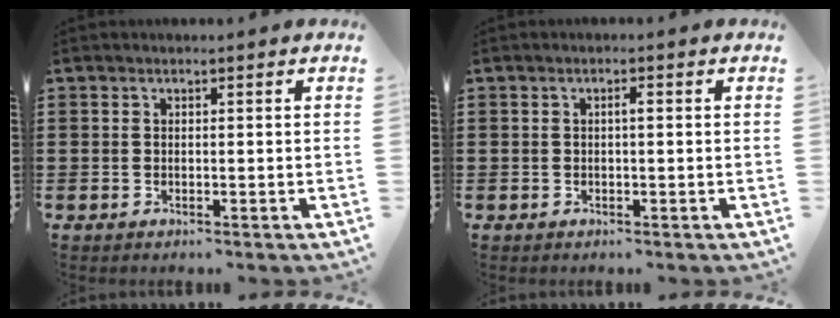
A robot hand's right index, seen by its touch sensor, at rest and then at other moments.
{"total": 0.9, "force": [0.0, 0.2, 0.9], "torque": [-0.018, -0.001, 0.000]}